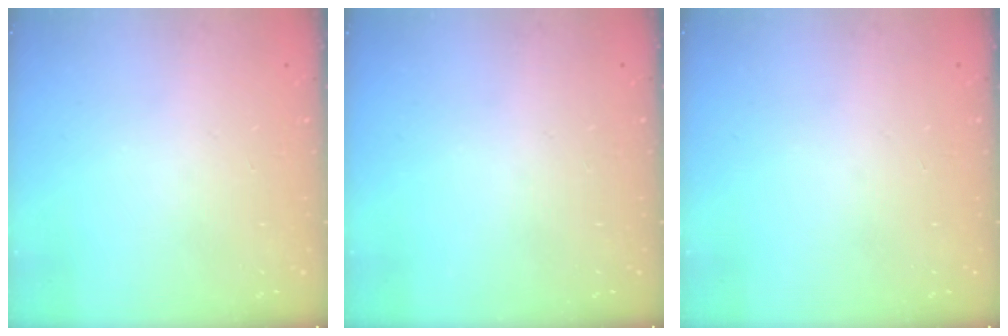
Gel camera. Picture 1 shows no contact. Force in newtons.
{"total": 0.0}
{"total": 0.0}